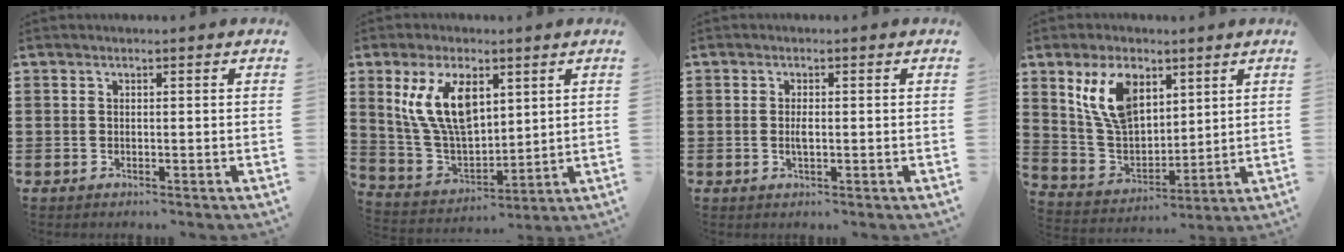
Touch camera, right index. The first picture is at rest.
{"total": 11.3, "force": [4.4, 5.7, 8.7], "torque": [-0.195, 0.009, 0.080]}
{"total": 1.7, "force": [-0.2, 0.6, 1.6], "torque": [-0.030, 0.000, -0.004]}
{"total": 10.6, "force": [5.1, 6.2, 7.0], "torque": [-0.166, 0.011, 0.096]}